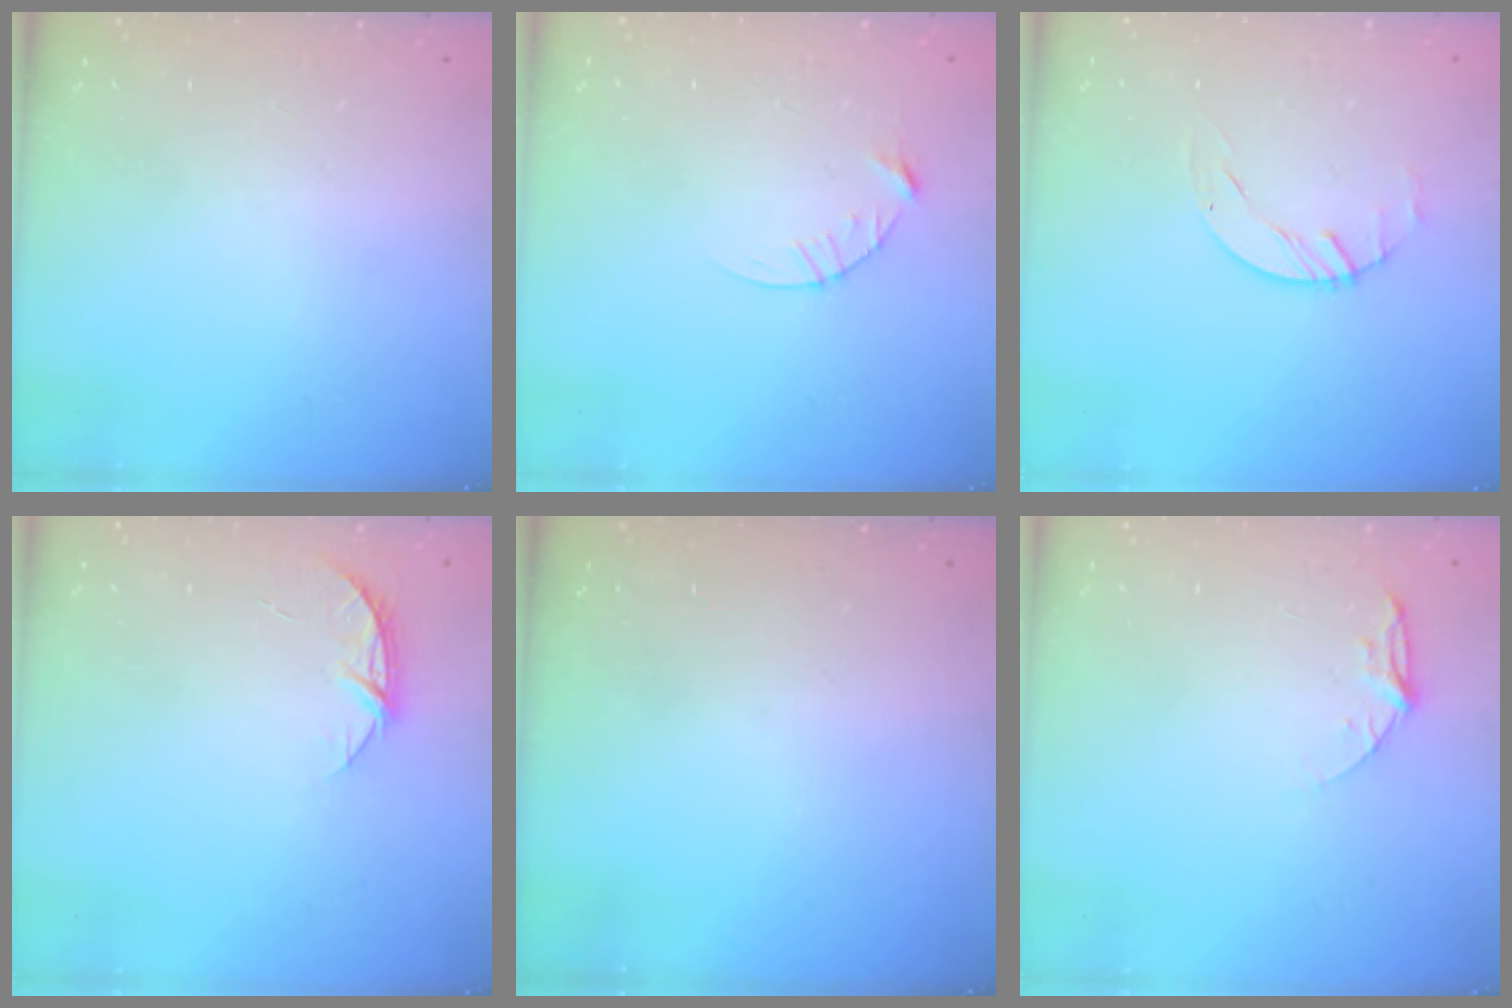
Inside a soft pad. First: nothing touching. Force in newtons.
{"total": 4.1, "press": 4.1, "slide": 0.5}
{"total": 0.6, "press": 0.6, "slide": 0.1}
{"total": 4.6, "press": 4.6, "slide": 0.5}
{"total": 0.0}
{"total": 5.3, "press": 5.3, "slide": 0.5}